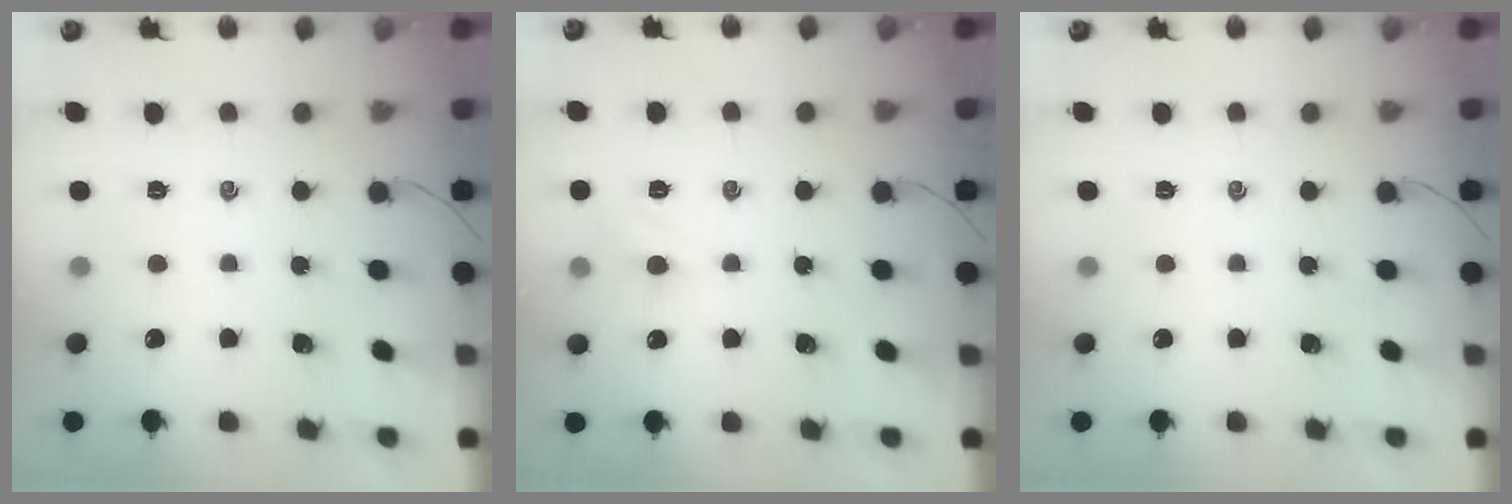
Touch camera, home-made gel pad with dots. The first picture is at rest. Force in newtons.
{"total": 4.9, "press": 4.7, "slide": 1.3}
{"total": 0.0}